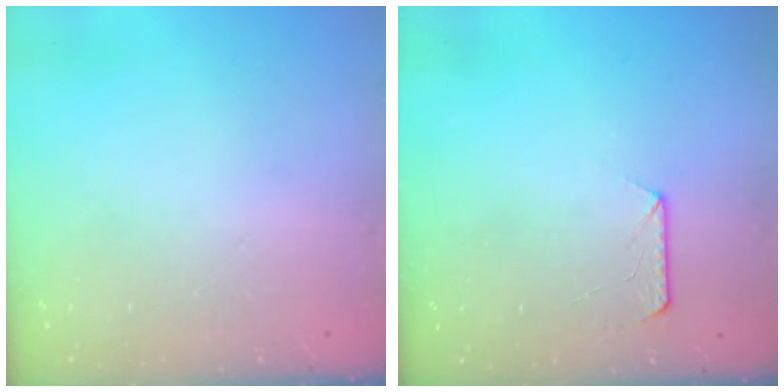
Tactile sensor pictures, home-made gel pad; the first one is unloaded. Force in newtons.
{"total": 7.6, "press": 7.6, "slide": 0.8}